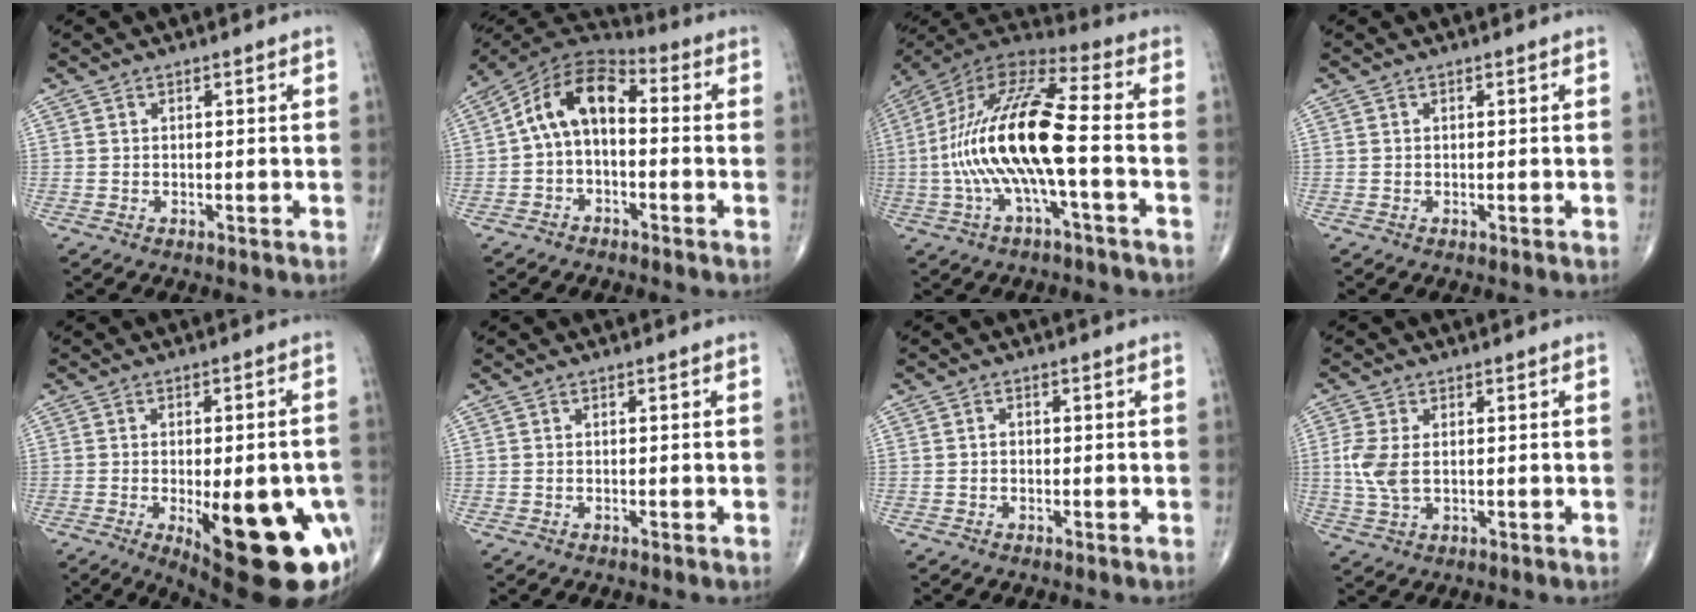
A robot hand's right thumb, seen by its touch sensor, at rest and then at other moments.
{"total": 11.1, "force": [-0.1, 6.8, 8.8], "torque": [-0.138, 0.042, -0.020]}
{"total": 19.4, "force": [-2.6, 5.2, 18.5], "torque": [-0.389, 0.044, -0.052]}
{"total": 0.0}
{"total": 24.4, "force": [-7.9, 8.8, 21.3], "torque": [-0.203, -0.006, -0.083]}
{"total": 0.0}
{"total": 1.0, "force": [-0.3, 0.8, 0.6], "torque": [-0.005, 0.005, -0.006]}
{"total": 5.9, "force": [0.3, 3.4, 4.8], "torque": [-0.122, -0.001, 0.008]}